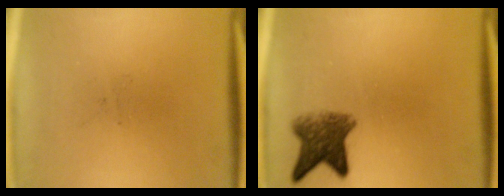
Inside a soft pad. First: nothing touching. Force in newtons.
{"total": 5.8}